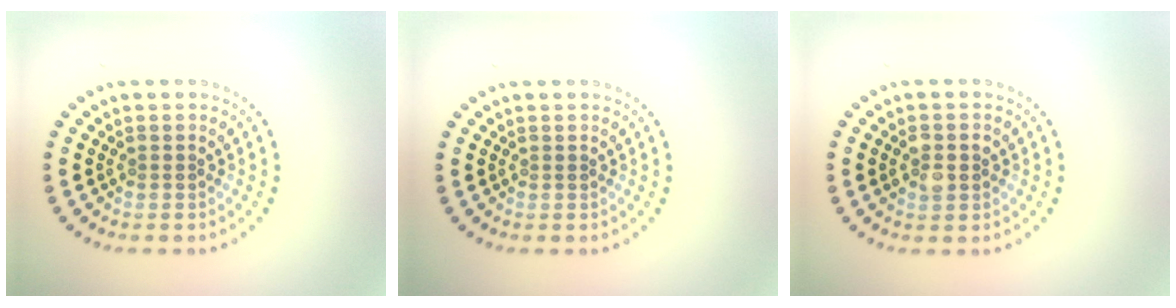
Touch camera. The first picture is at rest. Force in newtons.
{"total": 0.0}
{"total": 2.4, "press": 2.4, "slide": 0.1}